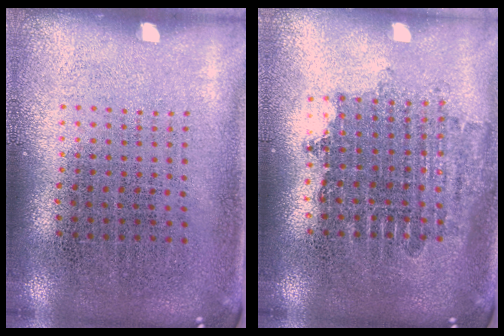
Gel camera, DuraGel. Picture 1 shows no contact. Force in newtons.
{"total": 1.8, "press": 1.4, "slide": 1.1}